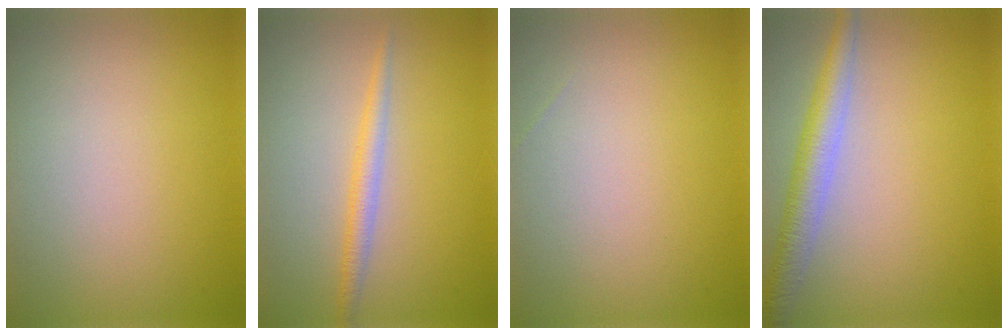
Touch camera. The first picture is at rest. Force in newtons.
{"total": 1.8, "press": 1.8, "slide": 0.1}
{"total": 0.0}
{"total": 3.9, "press": 3.9, "slide": 0.1}